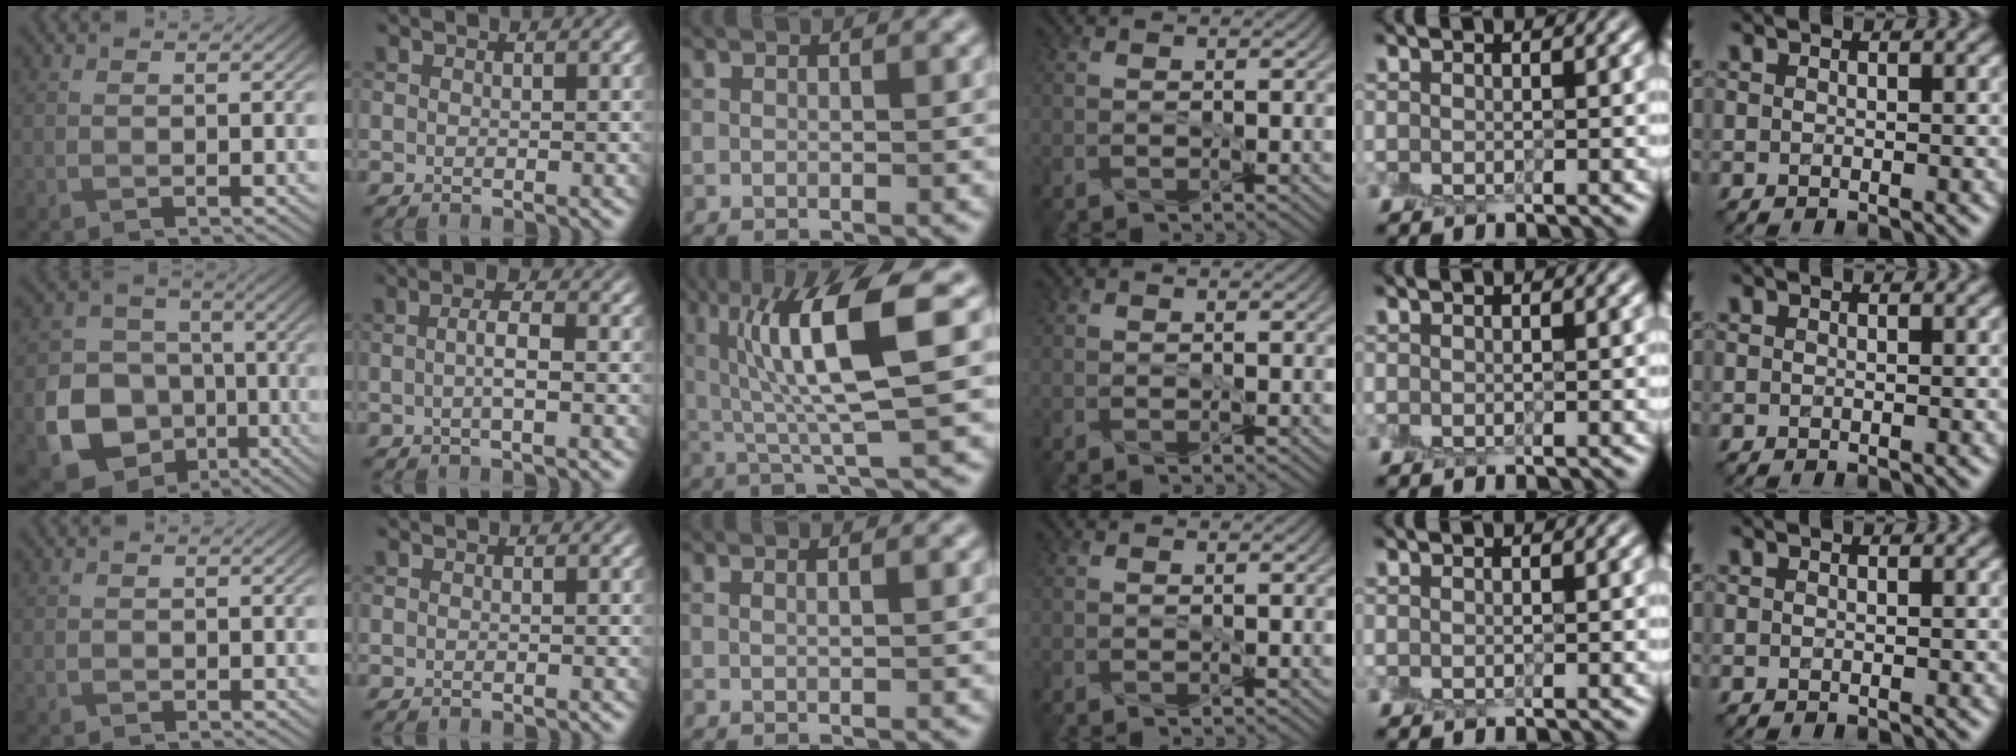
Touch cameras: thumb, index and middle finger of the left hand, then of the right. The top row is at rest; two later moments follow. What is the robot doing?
{"motion": "peel", "object": "sticky note"}